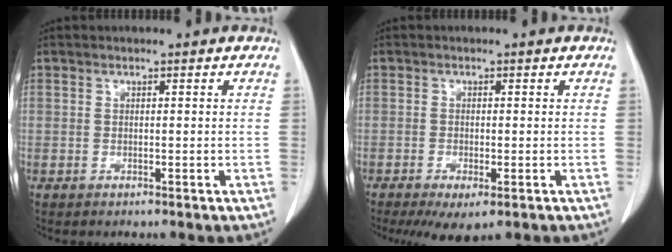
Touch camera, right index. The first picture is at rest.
{"total": 4.8, "force": [-2.8, 1.5, 3.6], "torque": [-0.059, -0.013, -0.040]}